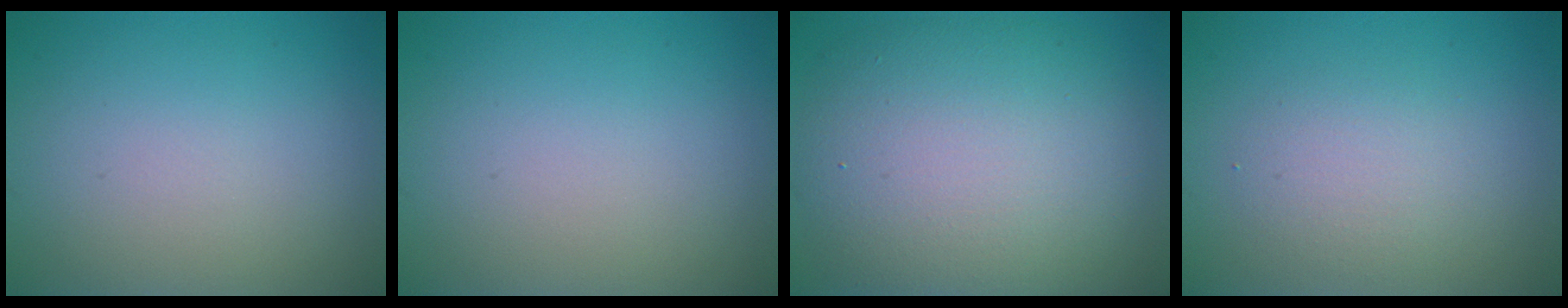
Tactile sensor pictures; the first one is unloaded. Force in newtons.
{"total": 0.0}
{"total": 10.9, "press": 10.9, "slide": 0.6}
{"total": 2.4, "press": 2.4, "slide": 0.1}